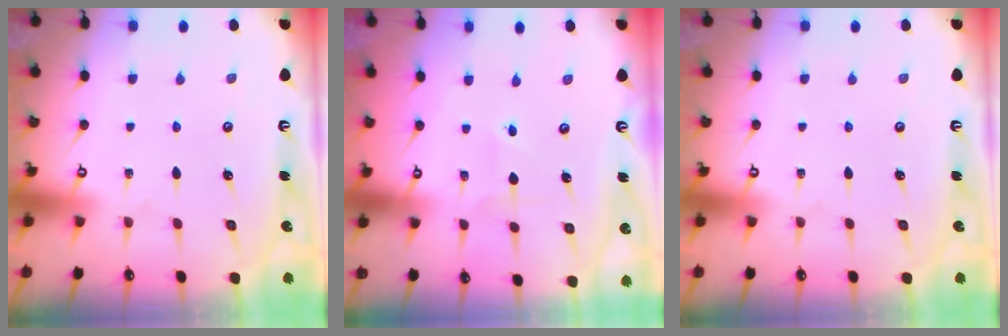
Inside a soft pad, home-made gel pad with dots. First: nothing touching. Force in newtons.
{"total": 3.0, "press": 3.0, "slide": 0.4}
{"total": 0.0}